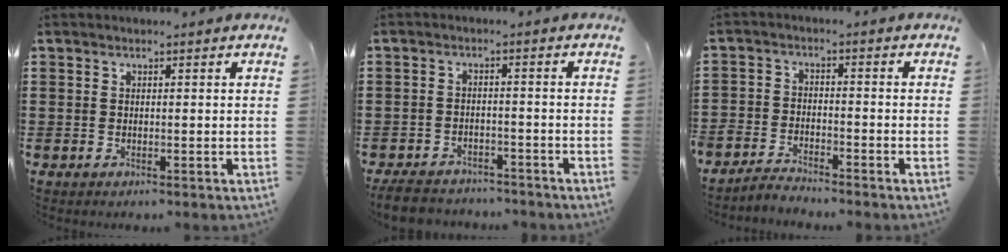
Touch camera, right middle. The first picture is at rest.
{"total": 4.1, "force": [-4.0, 0.9, 0.7], "torque": [-0.026, 0.001, -0.085]}
{"total": 3.1, "force": [-3.1, 0.4, -0.3], "torque": [-0.005, 0.003, -0.069]}